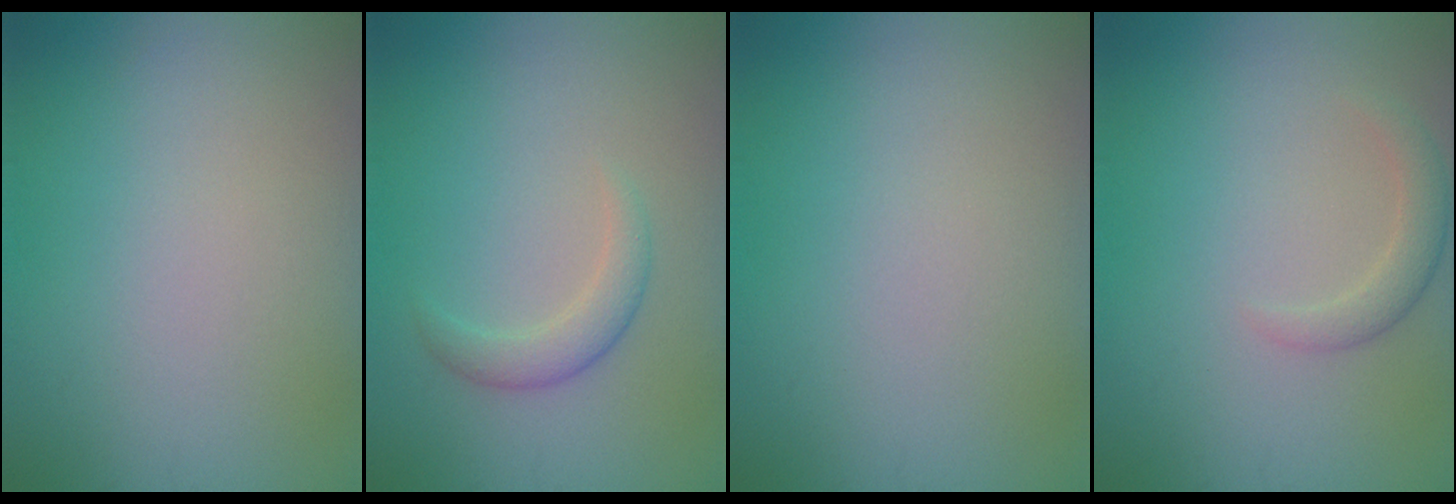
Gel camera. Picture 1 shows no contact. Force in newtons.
{"total": 2.0, "press": 2.0, "slide": 0.1}
{"total": 0.0}
{"total": 1.7, "press": 1.7, "slide": 0.2}